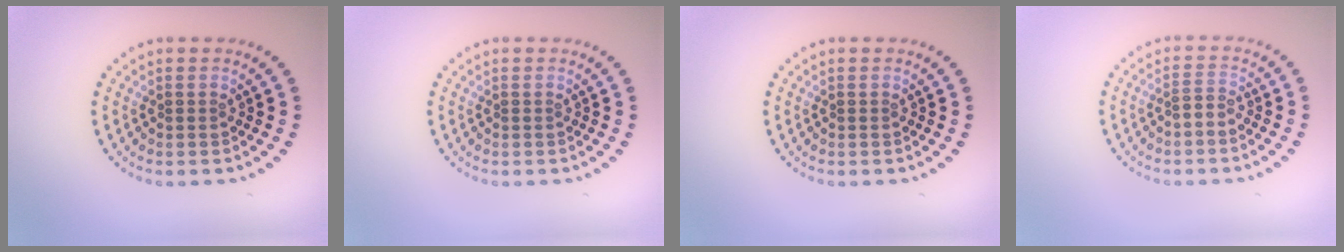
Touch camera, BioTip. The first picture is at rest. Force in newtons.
{"total": 0.0}
{"total": 0.0}
{"total": 1.3, "press": 1.0, "slide": 0.9}